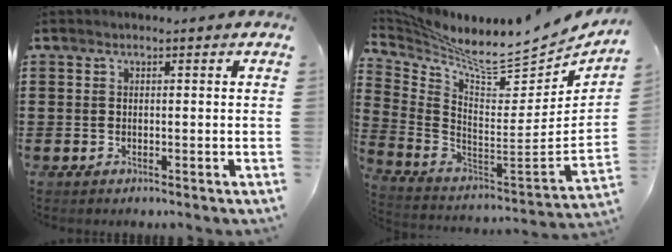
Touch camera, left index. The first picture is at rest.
{"total": 7.1, "force": [6.4, 0.3, 2.9], "torque": [-0.076, -0.075, 0.102]}